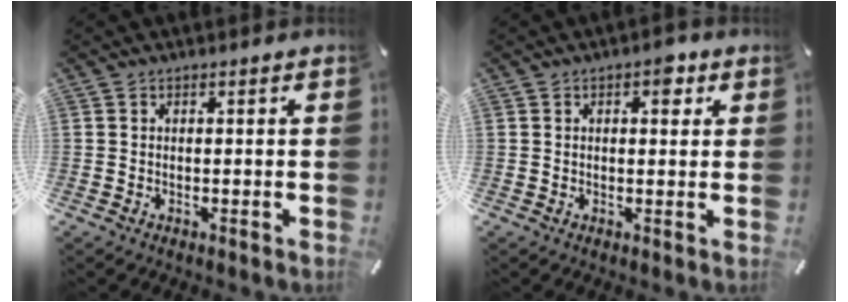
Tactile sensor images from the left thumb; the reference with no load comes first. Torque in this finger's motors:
{"motor_torque": [0.18, -0.25, 0.05, 0.00, -0.03]}